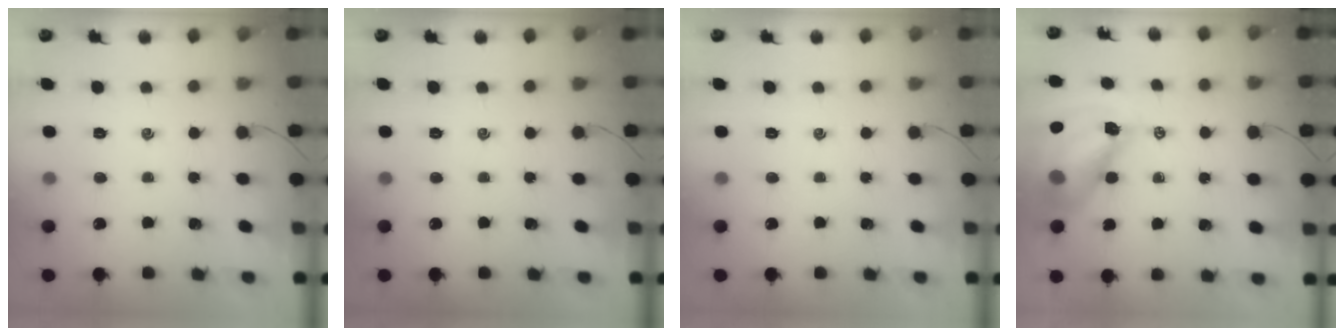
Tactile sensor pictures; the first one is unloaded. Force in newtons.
{"total": 0.0}
{"total": 0.0}
{"total": 13.5, "press": 13.0, "slide": 3.8}